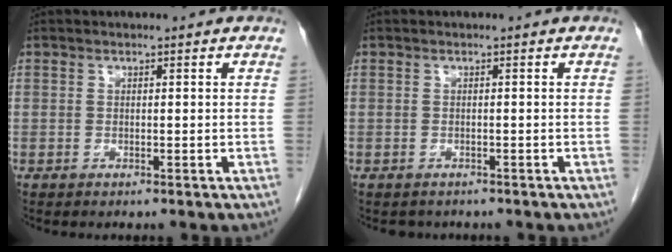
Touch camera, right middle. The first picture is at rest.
{"total": 1.7, "force": [-1.4, 1.0, 0.0], "torque": [-0.005, 0.001, -0.019]}